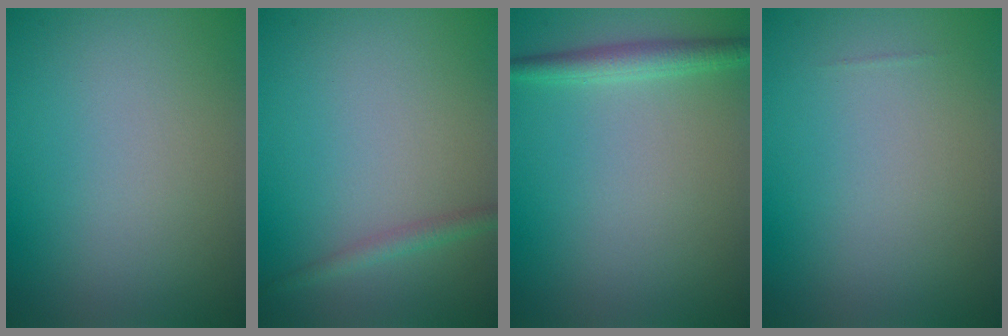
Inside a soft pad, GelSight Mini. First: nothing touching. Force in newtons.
{"total": 1.5, "press": 1.5, "slide": 0.0}
{"total": 2.2, "press": 2.2, "slide": 0.1}
{"total": 0.0}